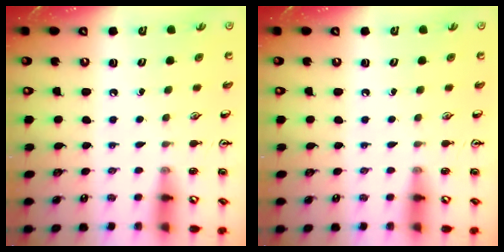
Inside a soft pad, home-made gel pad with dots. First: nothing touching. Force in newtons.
{"total": 0.0}